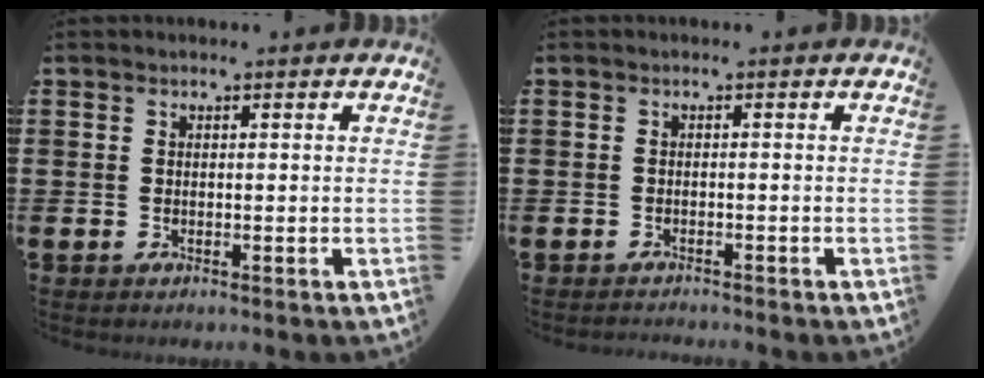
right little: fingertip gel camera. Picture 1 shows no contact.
{"total": 0.7, "force": [-0.7, 0.0, 0.0], "torque": [-0.002, -0.001, -0.014]}